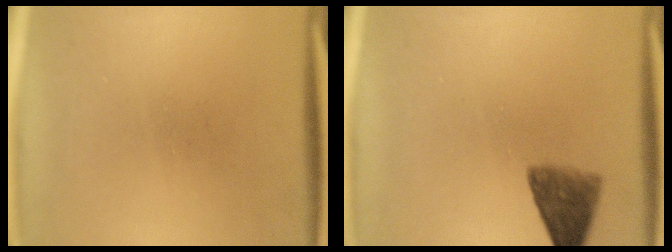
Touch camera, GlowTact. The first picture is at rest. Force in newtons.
{"total": 5.4}